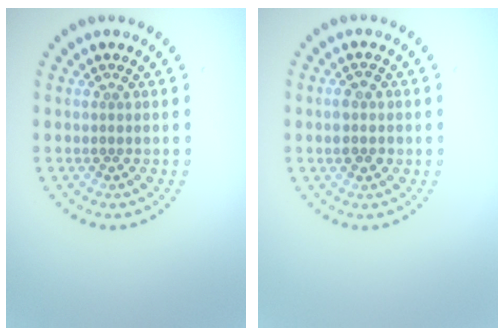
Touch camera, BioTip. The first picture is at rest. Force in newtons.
{"total": 2.0, "press": 2.0, "slide": 0.1}